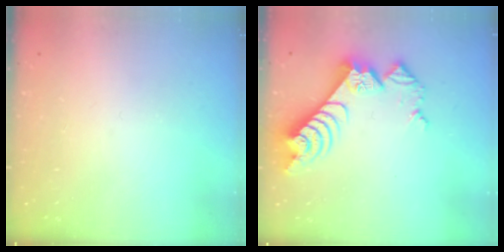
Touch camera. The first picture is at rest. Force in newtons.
{"total": 11.2, "press": 11.1, "slide": 1.4}